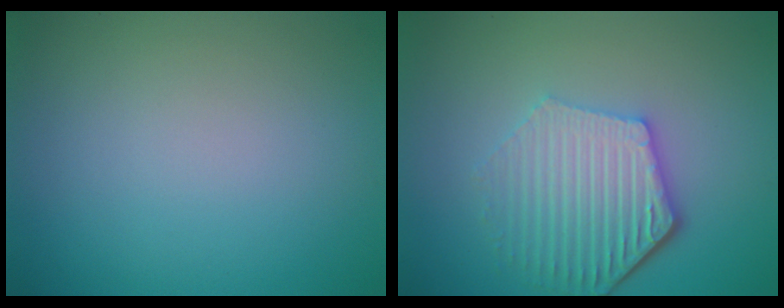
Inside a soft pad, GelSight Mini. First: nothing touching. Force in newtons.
{"total": 5.7, "press": 4.3, "slide": 3.8}